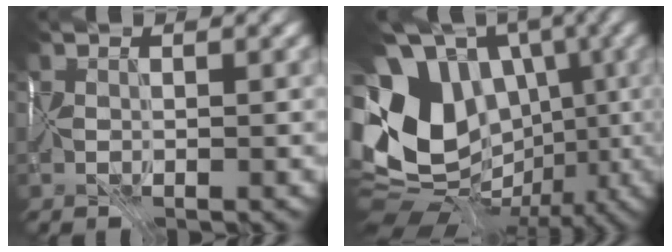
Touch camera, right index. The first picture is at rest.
{"total": 14.6, "force": [1.0, 11.6, 8.8], "torque": [-0.178, 0.027, 0.011]}